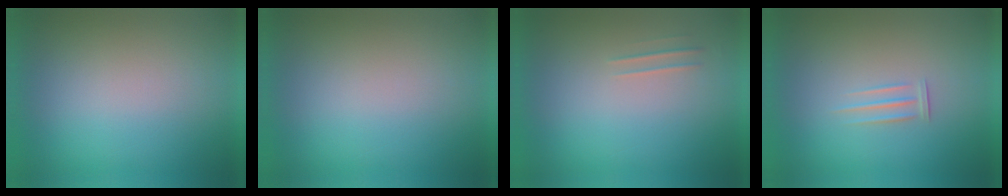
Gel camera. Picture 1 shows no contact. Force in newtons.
{"total": 0.0}
{"total": 1.8}
{"total": 1.7}